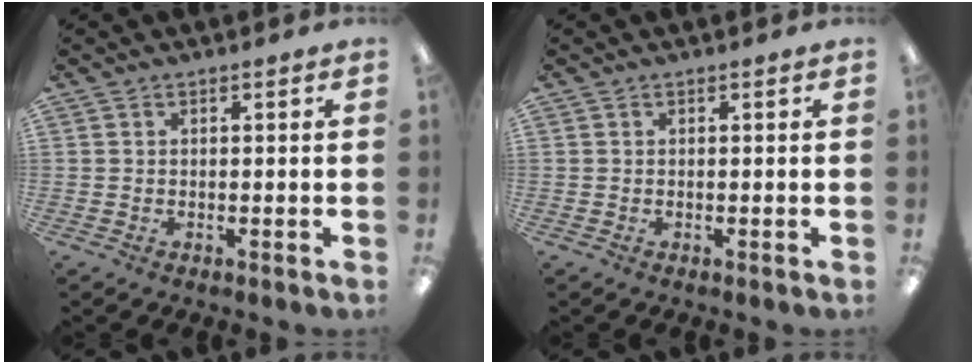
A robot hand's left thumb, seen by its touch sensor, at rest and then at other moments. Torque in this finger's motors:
{"motor_torque": [0.00, 0.00, 0.09, -0.09, 0.00]}